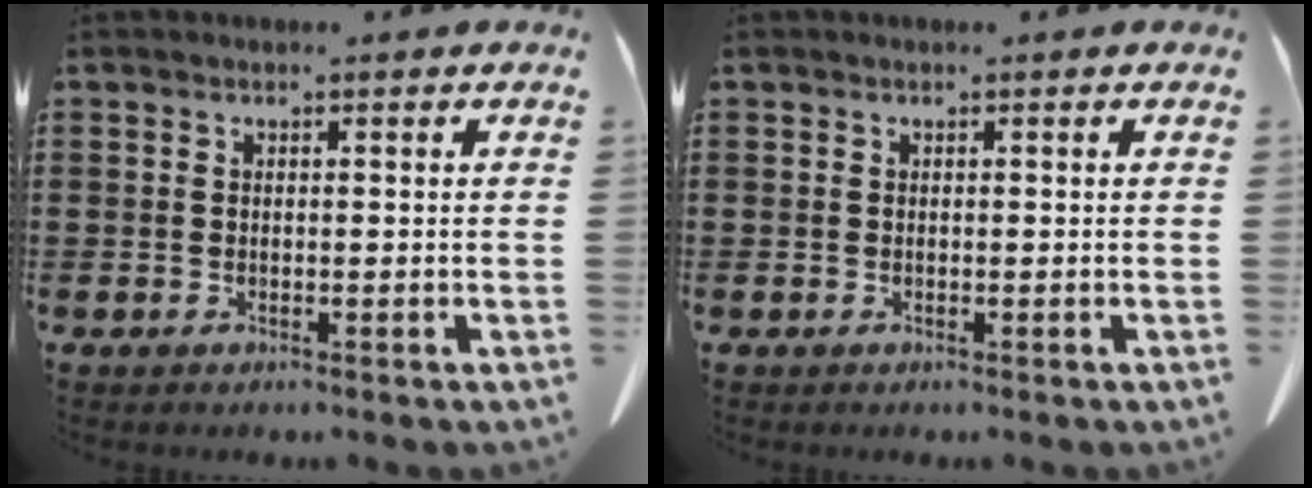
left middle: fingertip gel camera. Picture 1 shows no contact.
{"total": 0.0}